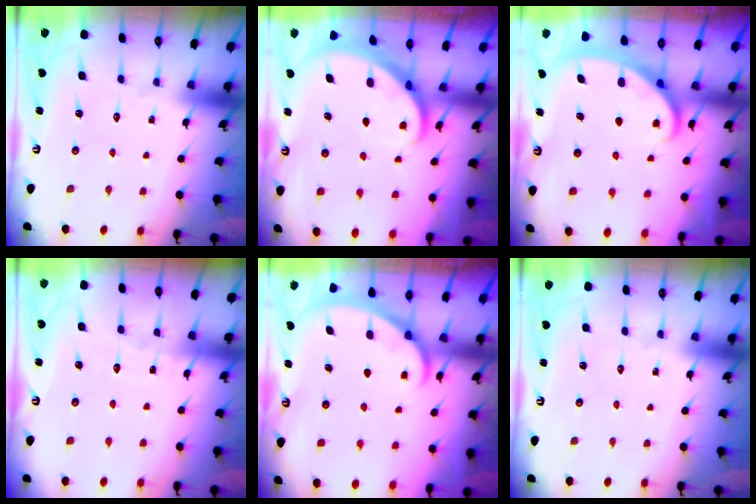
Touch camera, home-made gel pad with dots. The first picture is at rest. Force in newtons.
{"total": 2.3, "press": 2.3, "slide": 0.3}
{"total": 2.8, "press": 2.8, "slide": 0.4}
{"total": 2.7, "press": 2.7, "slide": 0.3}
{"total": 1.2, "press": 1.2, "slide": 0.2}
{"total": 0.0}